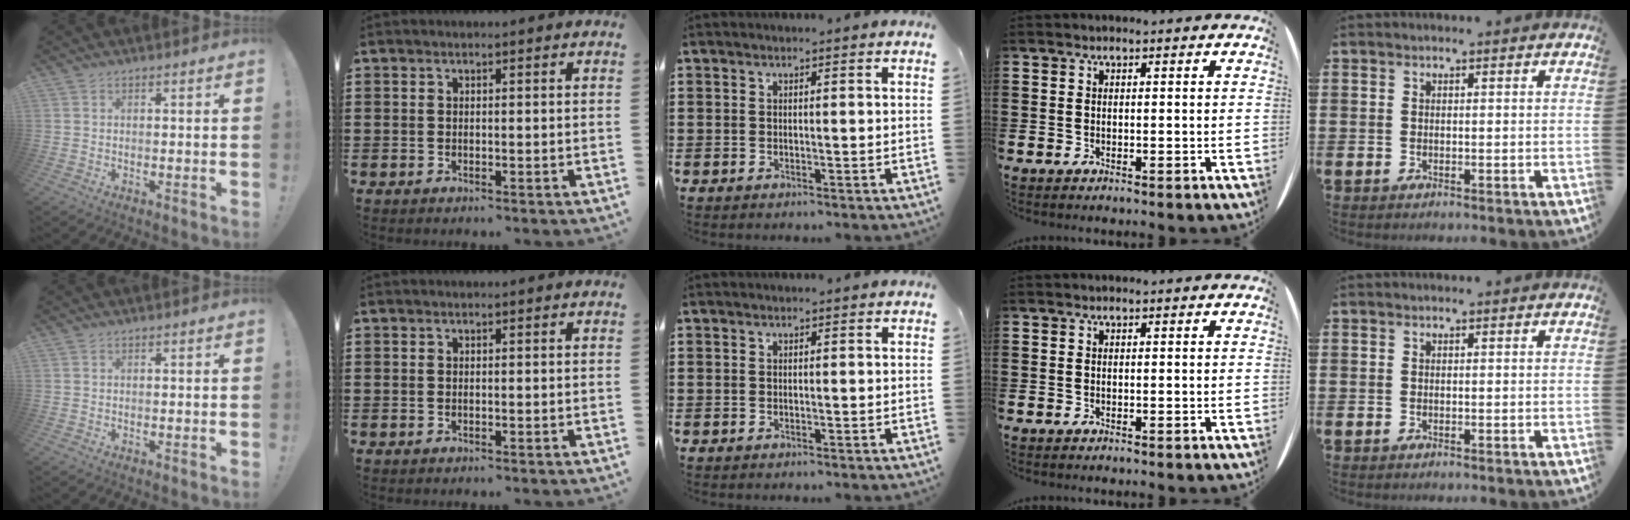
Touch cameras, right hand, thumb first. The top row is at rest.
{}